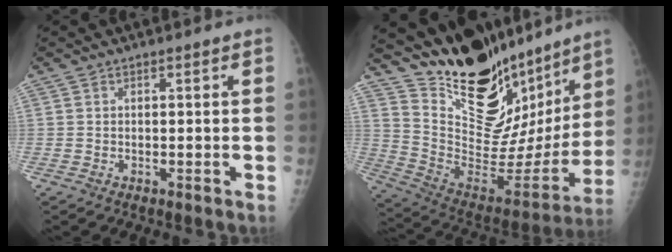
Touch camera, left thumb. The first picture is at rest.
{"total": 28.4, "force": [21.1, 12.1, 14.6], "torque": [-0.195, -0.113, 0.334]}